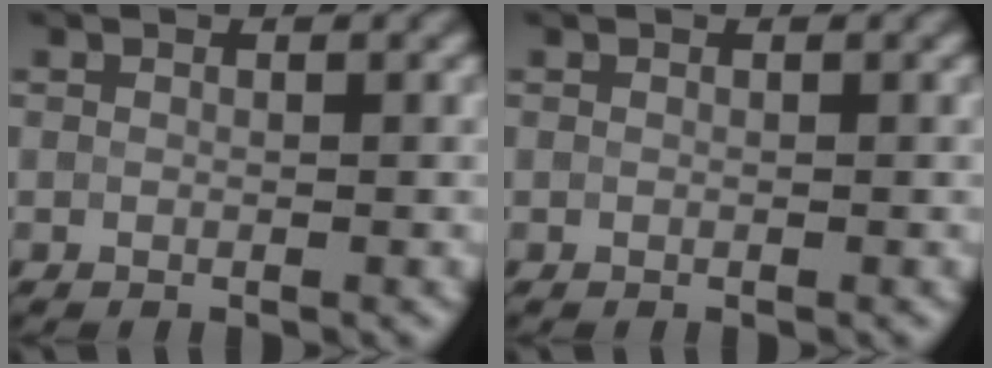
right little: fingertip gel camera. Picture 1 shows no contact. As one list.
[{"total": 0.0}]